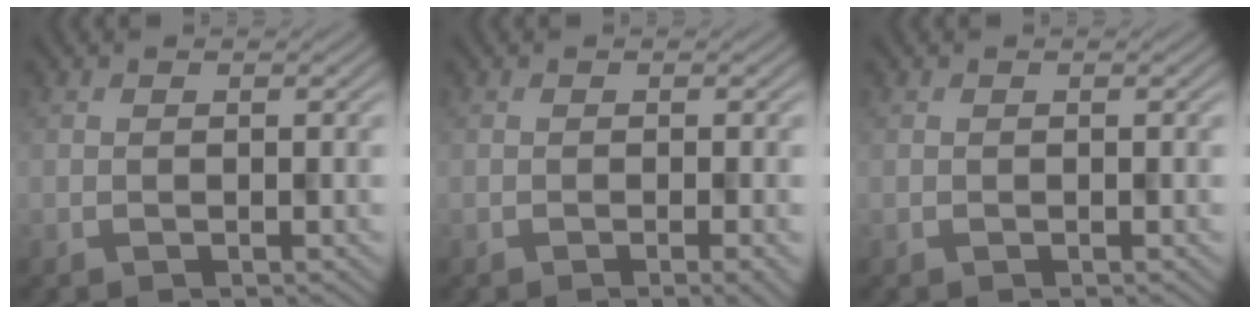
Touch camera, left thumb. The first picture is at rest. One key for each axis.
{"total": 2.6, "fx": -1.3, "fy": 0.4, "fz": 2.2, "tx": -0.036, "ty": 0.004, "tz": -0.020}
{"total": 0.0}